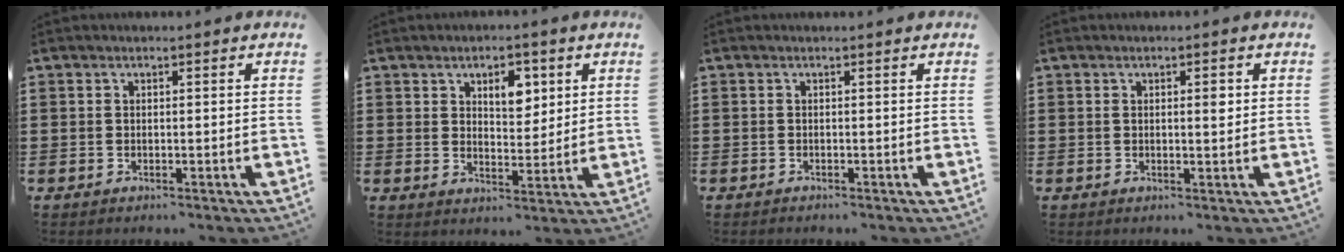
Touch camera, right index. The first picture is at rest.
{"total": 5.2, "force": [2.4, 2.9, 3.6], "torque": [-0.056, 0.002, 0.035]}
{"total": 0.0}
{"total": 1.7, "force": [0.4, 0.4, 1.6], "torque": [-0.021, 0.000, 0.002]}